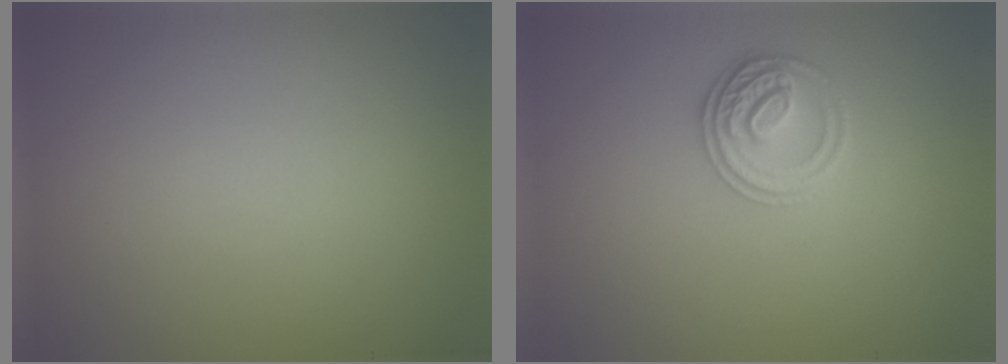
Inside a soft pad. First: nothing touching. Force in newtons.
{"total": 2.9, "press": 2.8, "slide": 0.7}